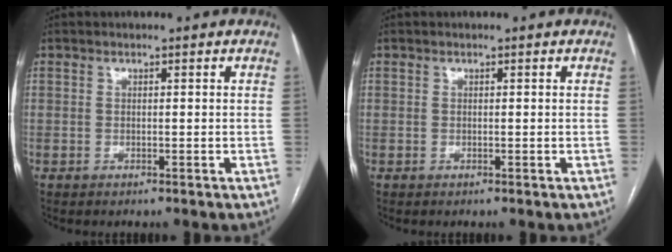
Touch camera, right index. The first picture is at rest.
{"total": 0.0}